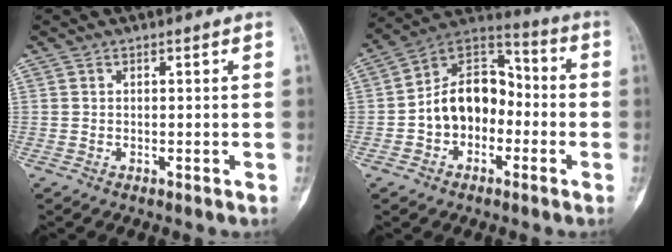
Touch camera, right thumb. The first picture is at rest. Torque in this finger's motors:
{"motor_torque": [0.18, 0.18, 1.05, -0.81, 0.16]}